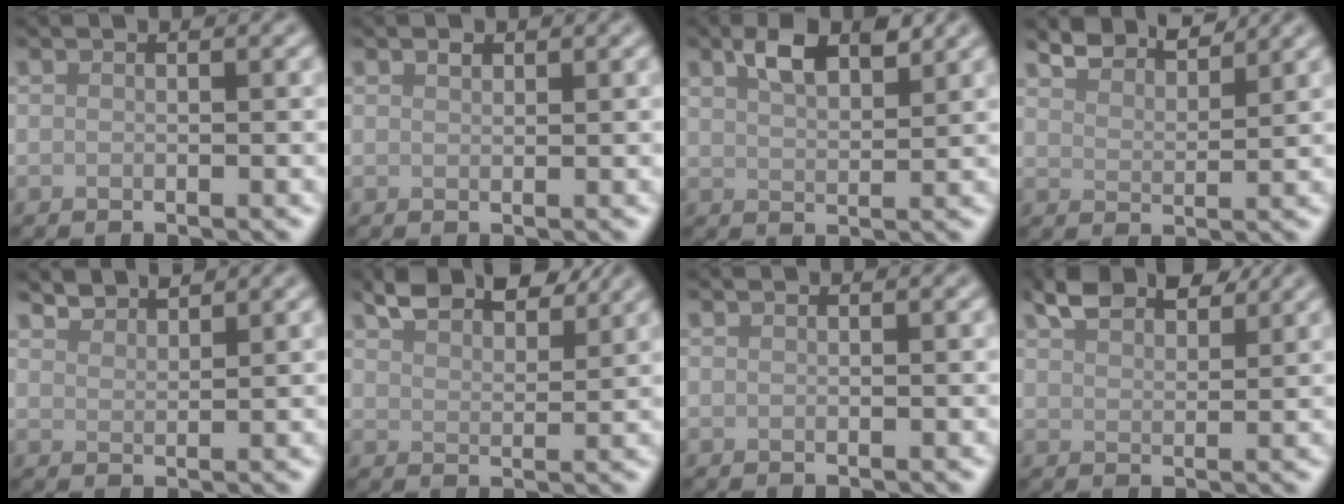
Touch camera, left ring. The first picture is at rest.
{"total": 0.7, "force": [0.5, 0.3, 0.2], "torque": [-0.006, -0.001, 0.011]}
{"total": 4.0, "force": [2.3, 1.7, 2.7], "torque": [-0.051, 0.006, 0.041]}
{"total": 4.0, "force": [3.9, 0.5, 1.1], "torque": [-0.026, 0.004, 0.063]}
{"total": 2.3, "force": [2.3, 0.2, 0.3], "torque": [-0.004, 0.001, 0.041]}
{"total": 5.1, "force": [4.1, 1.8, 2.5], "torque": [-0.044, 0.008, 0.072]}
{"total": 0.0}
{"total": 4.7, "force": [3.5, 1.9, 2.5], "torque": [-0.044, 0.010, 0.063]}